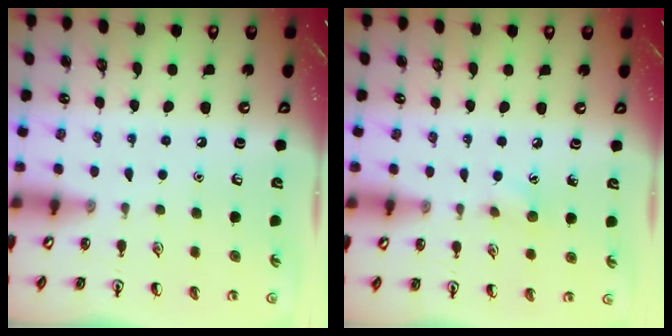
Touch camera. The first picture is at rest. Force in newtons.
{"total": 5.6, "press": 5.3, "slide": 1.6}